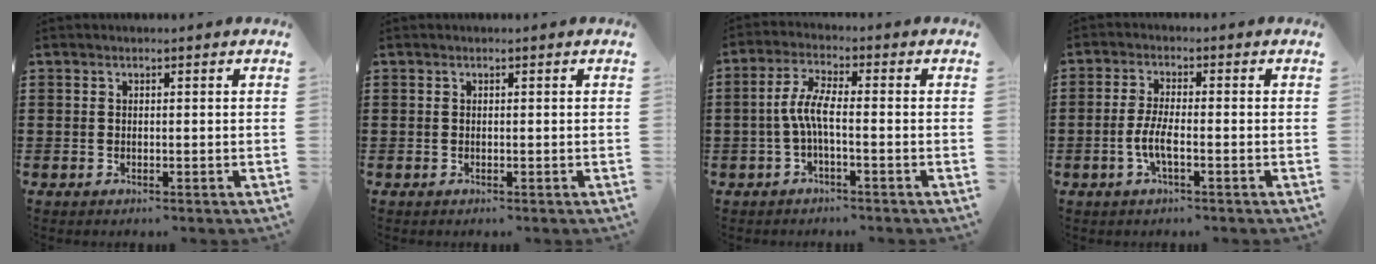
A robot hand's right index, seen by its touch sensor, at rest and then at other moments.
{"total": 0.0}
{"total": 5.1, "force": [-1.2, 1.1, 4.8], "torque": [-0.109, -0.004, -0.029]}
{"total": 4.2, "force": [-1.5, 0.9, 3.9], "torque": [-0.094, -0.007, -0.036]}